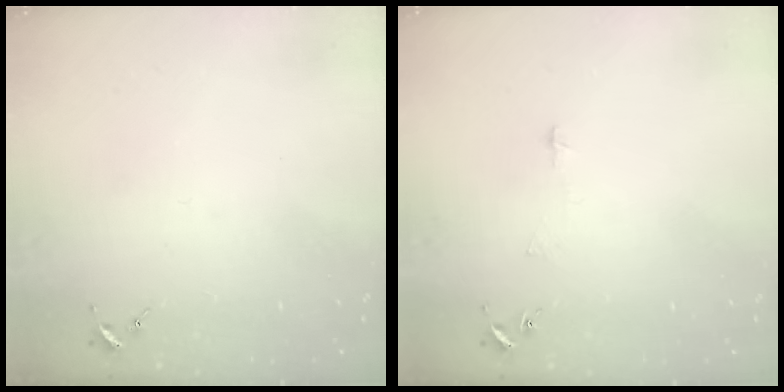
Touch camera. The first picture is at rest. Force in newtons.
{"total": 3.4, "press": 3.4, "slide": 0.3}